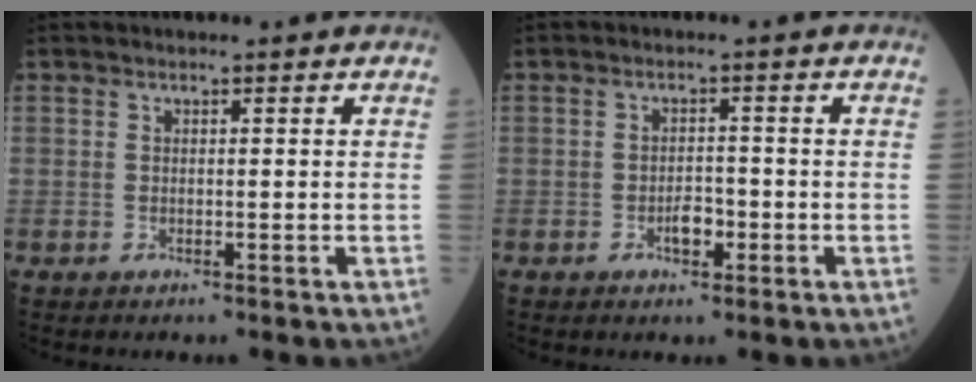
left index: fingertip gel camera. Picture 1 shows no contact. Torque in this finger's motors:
{"motor_torque": [-0.11, 0.19, 0.06, 0.01]}